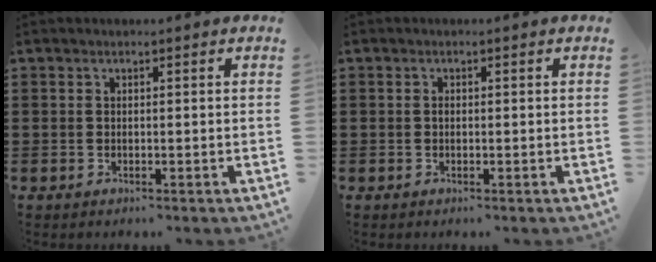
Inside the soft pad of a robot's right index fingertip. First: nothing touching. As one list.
[{"total": 0.6, "force": [-0.1, 0.4, 0.4], "torque": [-0.010, 0.000, -0.001]}]